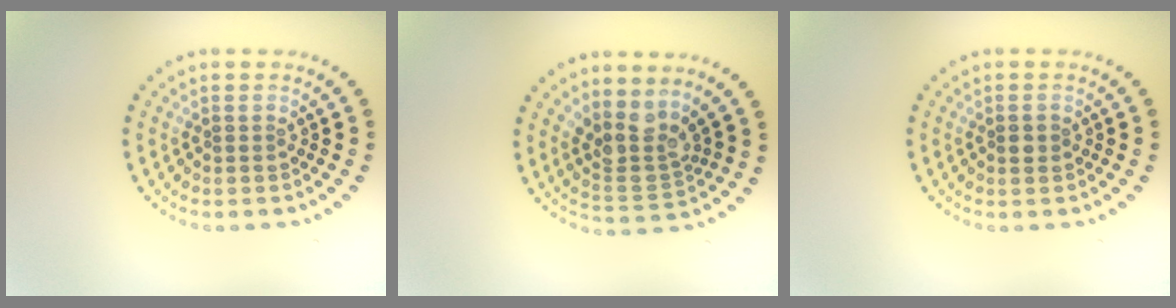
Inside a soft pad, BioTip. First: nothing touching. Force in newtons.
{"total": 3.4, "press": 2.5, "slide": 2.3}
{"total": 1.2, "press": 1.2, "slide": 0.0}